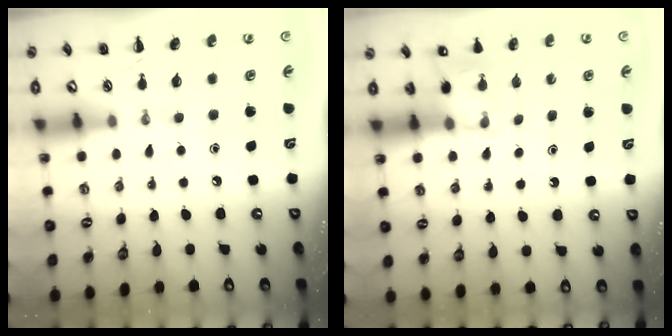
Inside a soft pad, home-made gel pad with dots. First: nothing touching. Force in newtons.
{"total": 4.6, "press": 4.5, "slide": 1.2}